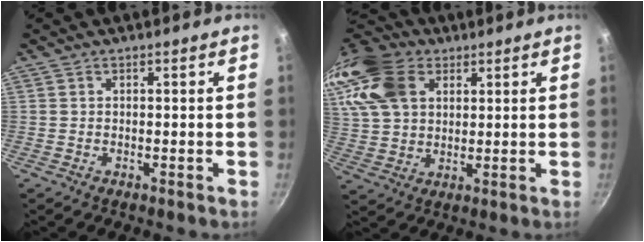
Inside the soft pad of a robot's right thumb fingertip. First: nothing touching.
{"total": 18.4, "force": [8.0, 12.7, 10.6], "torque": [-0.220, 0.001, 0.149]}